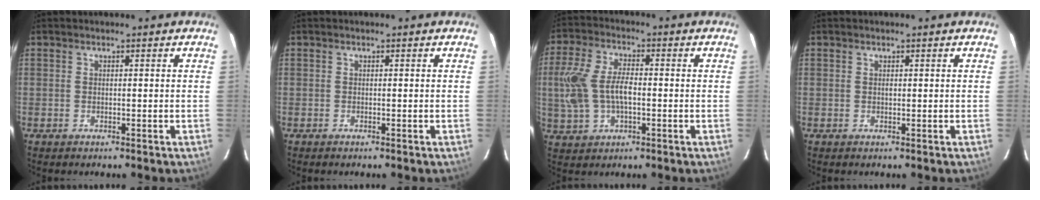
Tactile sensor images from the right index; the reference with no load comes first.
{"total": 0.0}
{"total": 10.6, "force": [-0.6, 5.9, 8.8], "torque": [-0.192, 0.008, -0.009]}
{"total": 0.0}